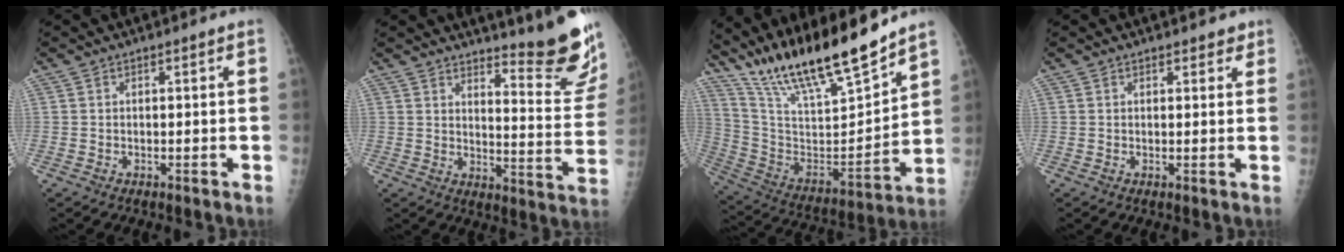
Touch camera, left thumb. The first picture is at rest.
{"total": 15.2, "force": [13.3, 1.3, 7.3], "torque": [-0.075, -0.157, 0.169]}
{"total": 22.4, "force": [18.8, 3.6, 11.6], "torque": [-0.179, -0.095, 0.339]}
{"total": 2.2, "force": [1.7, 1.3, 0.6], "torque": [0.017, -0.007, 0.015]}